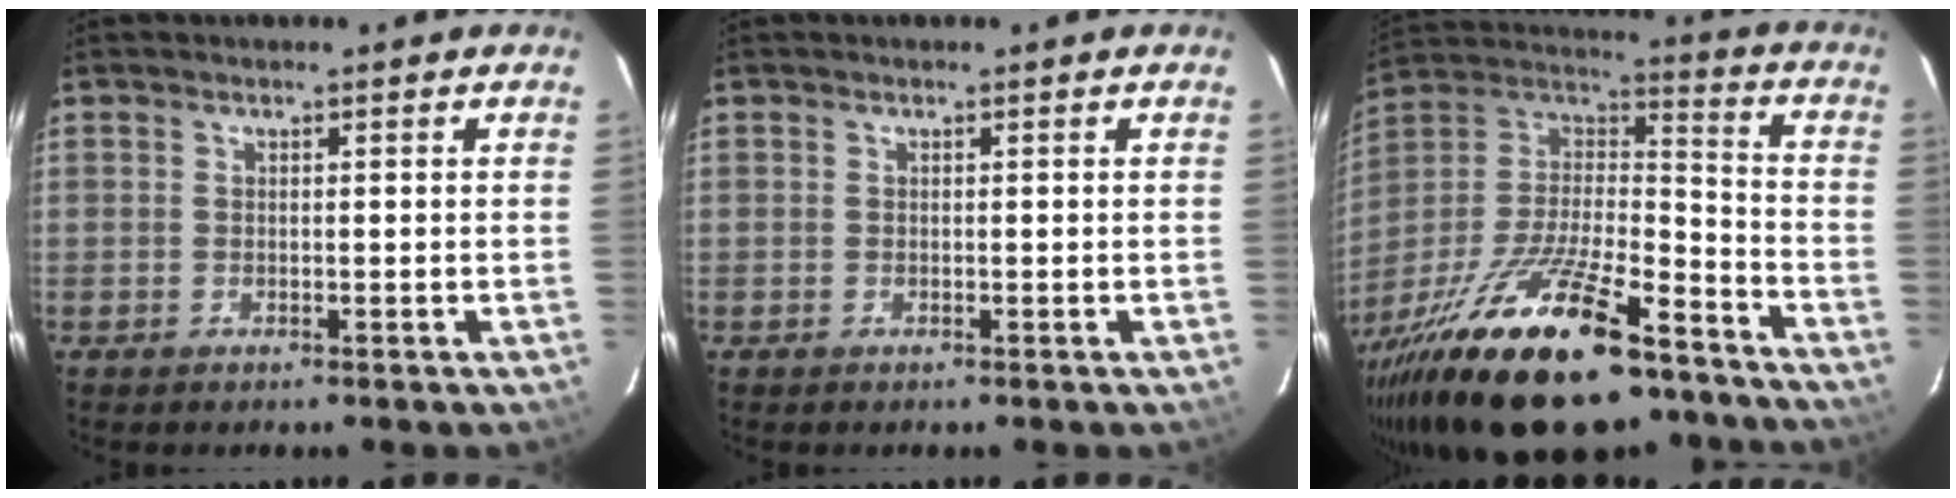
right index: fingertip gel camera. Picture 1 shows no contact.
{"total": 0.0}
{"total": 31.9, "force": [-21.9, 10.6, 20.7], "torque": [-0.397, -0.029, -0.345]}